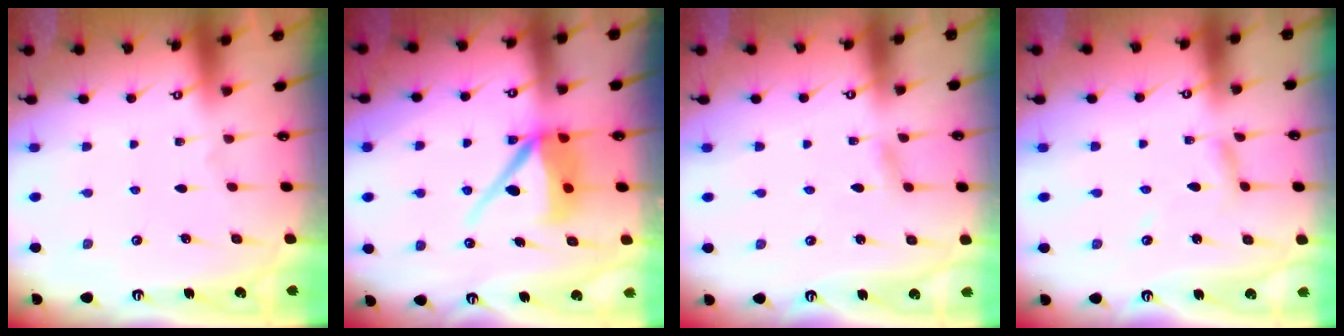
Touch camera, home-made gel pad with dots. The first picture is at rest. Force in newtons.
{"total": 9.2, "press": 9.2, "slide": 0.9}
{"total": 3.0, "press": 3.0, "slide": 0.4}
{"total": 4.4, "press": 4.4, "slide": 0.3}